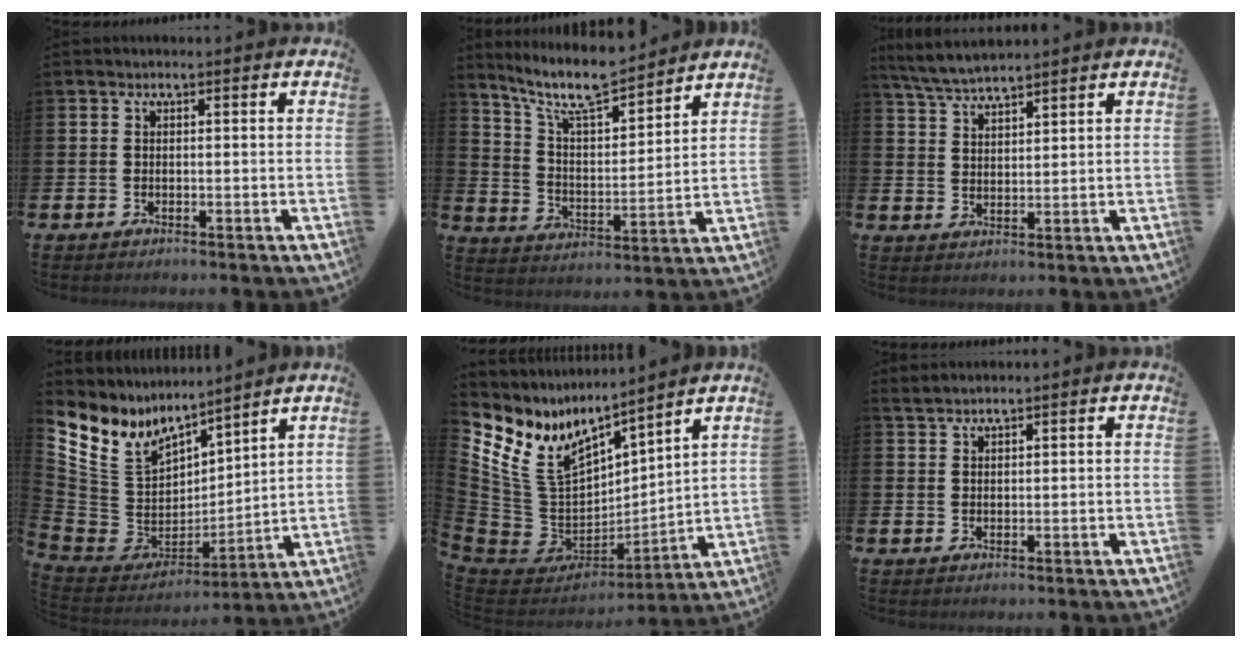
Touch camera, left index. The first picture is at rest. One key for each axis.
{"total": 9.4, "fx": 8.2, "fy": 1.9, "fz": 4.0, "tx": -0.110, "ty": -0.046, "tz": 0.146}
{"total": 5.0, "fx": 4.9, "fy": 0.3, "fz": 1.1, "tx": -0.040, "ty": -0.018, "tz": 0.089}
{"total": 8.3, "fx": 7.0, "fy": 4.3, "fz": 1.0, "tx": -0.085, "ty": -0.059, "tz": 0.131}
{"total": 9.2, "fx": 7.2, "fy": 5.0, "fz": 2.9, "tx": -0.112, "ty": -0.064, "tz": 0.136}
{"total": 1.6, "fx": 1.6, "fy": 0.1, "fz": -0.1, "tx": 0.003, "ty": -0.003, "tz": 0.030}